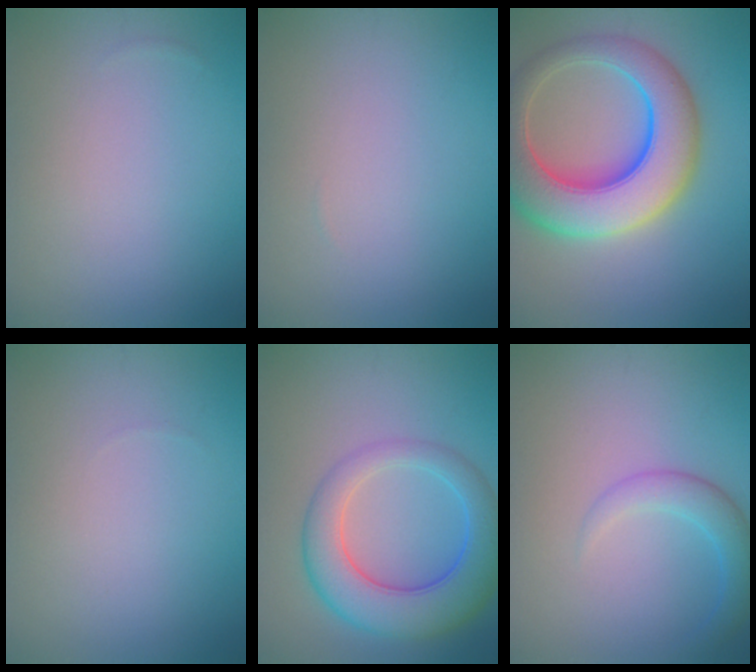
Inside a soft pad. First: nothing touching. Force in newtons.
{"total": 0.0}
{"total": 11.0, "press": 11.0, "slide": 0.3}
{"total": 0.0}
{"total": 7.5, "press": 7.5, "slide": 0.2}
{"total": 2.8, "press": 2.8, "slide": 0.1}